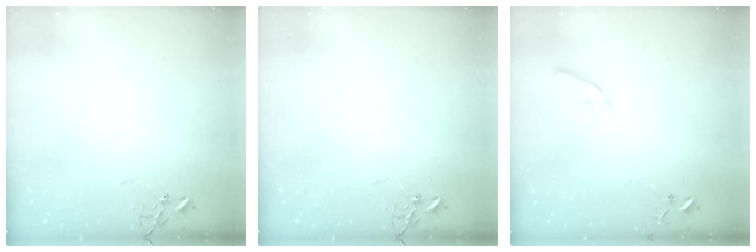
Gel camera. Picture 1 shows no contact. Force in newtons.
{"total": 0.0}
{"total": 3.3, "press": 3.2, "slide": 0.7}